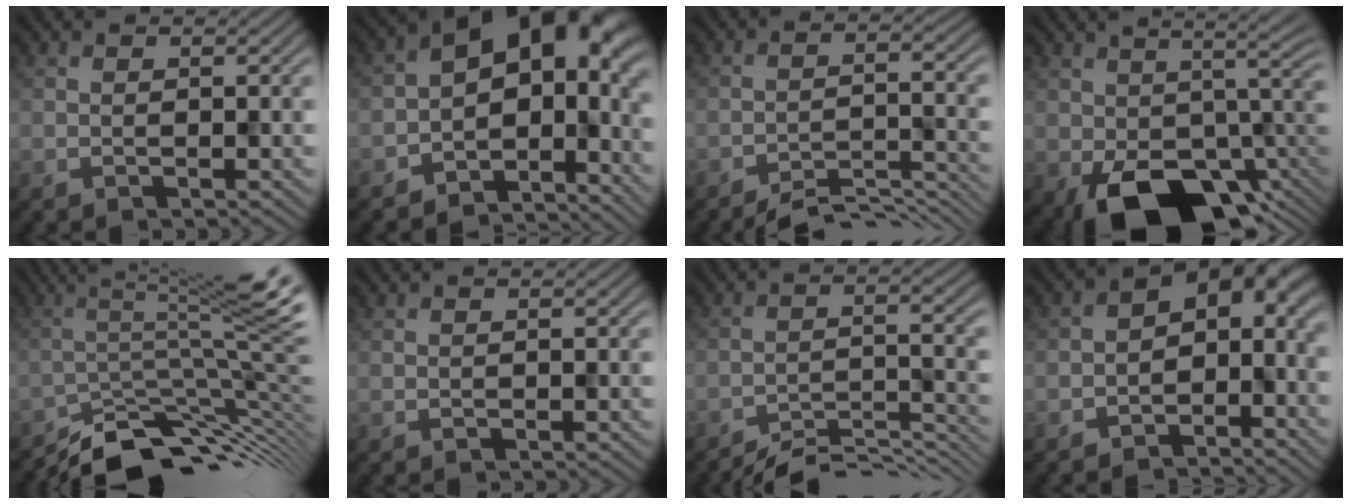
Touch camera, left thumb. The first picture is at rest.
{"total": 13.2, "force": [-1.7, 8.9, 9.6], "torque": [-0.122, -0.009, -0.030]}
{"total": 6.0, "force": [-5.1, 1.3, 3.0], "torque": [-0.053, 0.001, -0.080]}
{"total": 16.9, "force": [-2.0, 10.0, 13.5], "torque": [-0.186, -0.050, 0.022]}
{"total": 9.8, "force": [-4.1, 2.0, 8.7], "torque": [-0.121, 0.008, -0.069]}
{"total": 0.0}
{"total": 7.0, "force": [-6.0, 1.0, 3.3], "torque": [-0.059, 0.003, -0.098]}
{"total": 8.7, "force": [-3.3, 5.4, 6.0], "torque": [-0.066, 0.001, -0.072]}